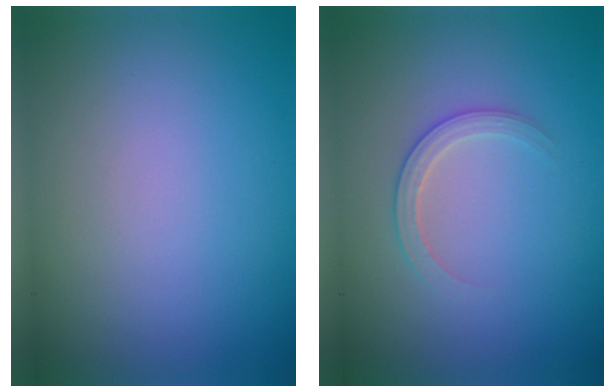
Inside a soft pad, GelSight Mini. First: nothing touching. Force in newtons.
{"total": 1.9, "press": 1.9, "slide": 0.2}